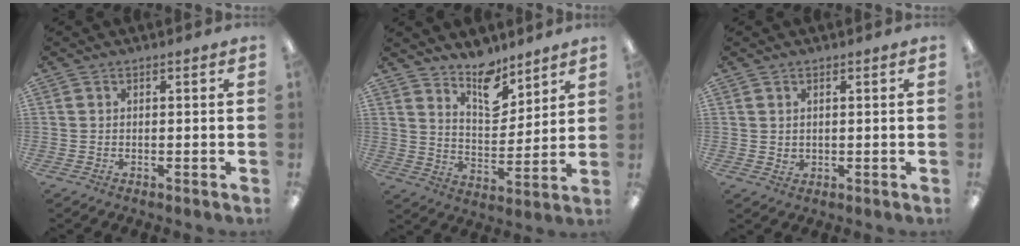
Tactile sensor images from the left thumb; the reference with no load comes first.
{"total": 11.4, "force": [9.1, 5.1, 4.5], "torque": [-0.053, -0.066, 0.164]}
{"total": 1.6, "force": [1.0, 1.2, 0.4], "torque": [-0.001, -0.002, 0.017]}